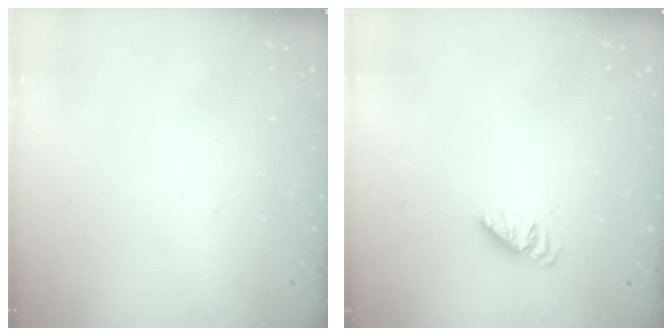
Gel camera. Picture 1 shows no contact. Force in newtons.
{"total": 0.6, "press": 0.5, "slide": 0.2}